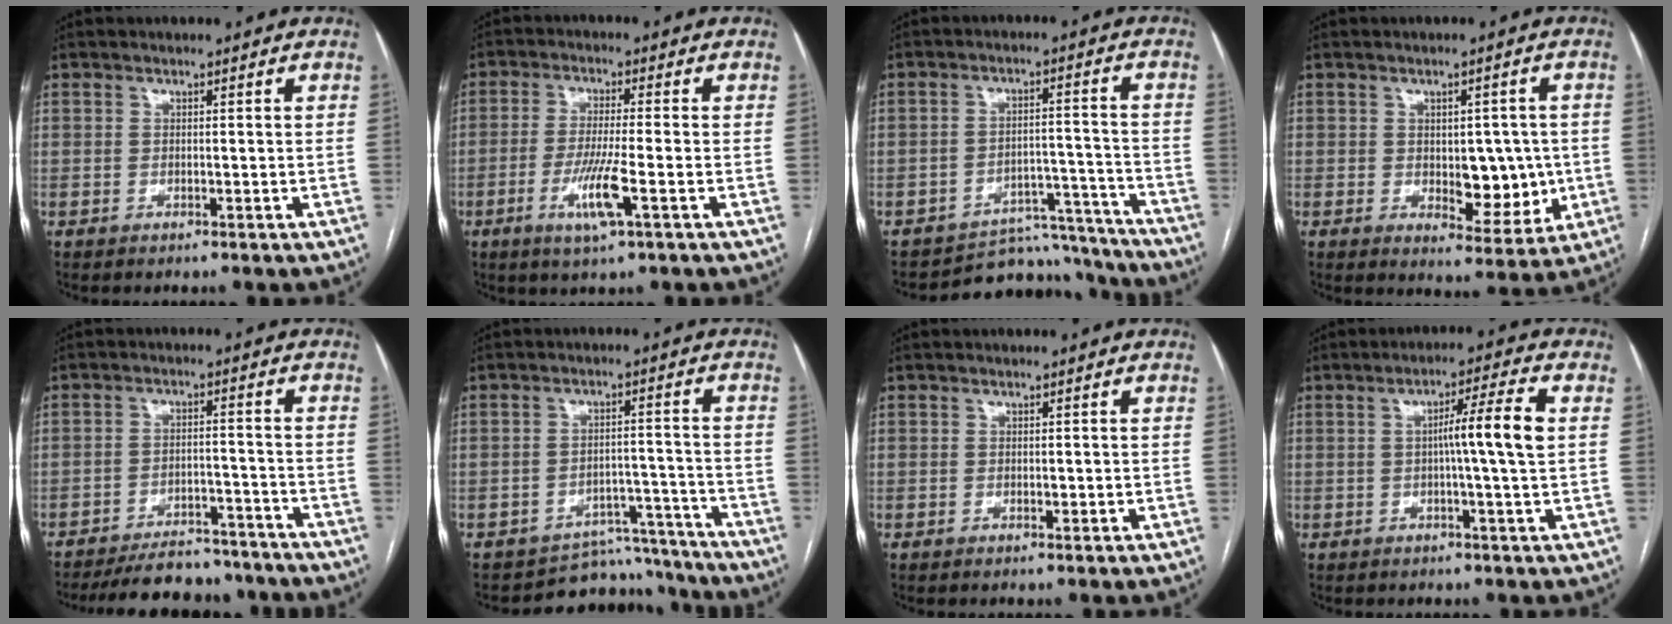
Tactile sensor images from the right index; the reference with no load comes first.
{"total": 7.2, "force": [-2.7, -0.1, 6.6], "torque": [-0.130, -0.017, -0.050]}
{"total": 10.6, "force": [-10.3, 2.6, -1.1], "torque": [0.035, 0.046, -0.142]}
{"total": 8.4, "force": [-0.5, 4.6, 7.0], "torque": [-0.074, 0.004, 0.006]}
{"total": 13.0, "force": [-11.9, 3.7, 3.8], "torque": [-0.052, 0.006, -0.162]}
{"total": 8.8, "force": [-8.2, 3.0, -1.1], "torque": [0.033, 0.047, -0.109]}
{"total": 0.9, "force": [0.0, 0.5, 0.7], "torque": [-0.010, -0.002, 0.001]}
{"total": 7.4, "force": [0.5, -1.0, 7.3], "torque": [-0.116, 0.007, 0.007]}